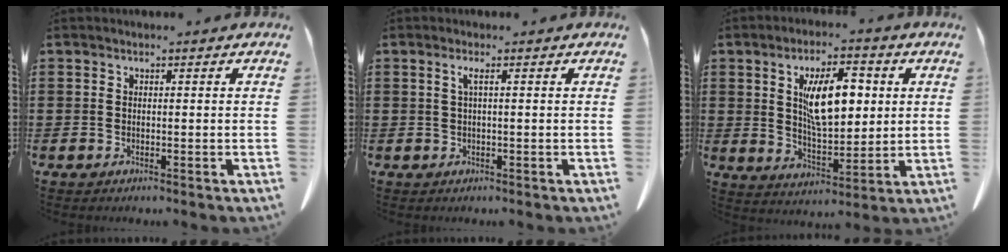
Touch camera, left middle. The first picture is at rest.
{"total": 1.4, "force": [0.2, -0.1, 1.4], "torque": [-0.027, -0.001, 0.004]}
{"total": 10.0, "force": [3.0, 4.3, 8.5], "torque": [-0.154, 0.007, 0.049]}